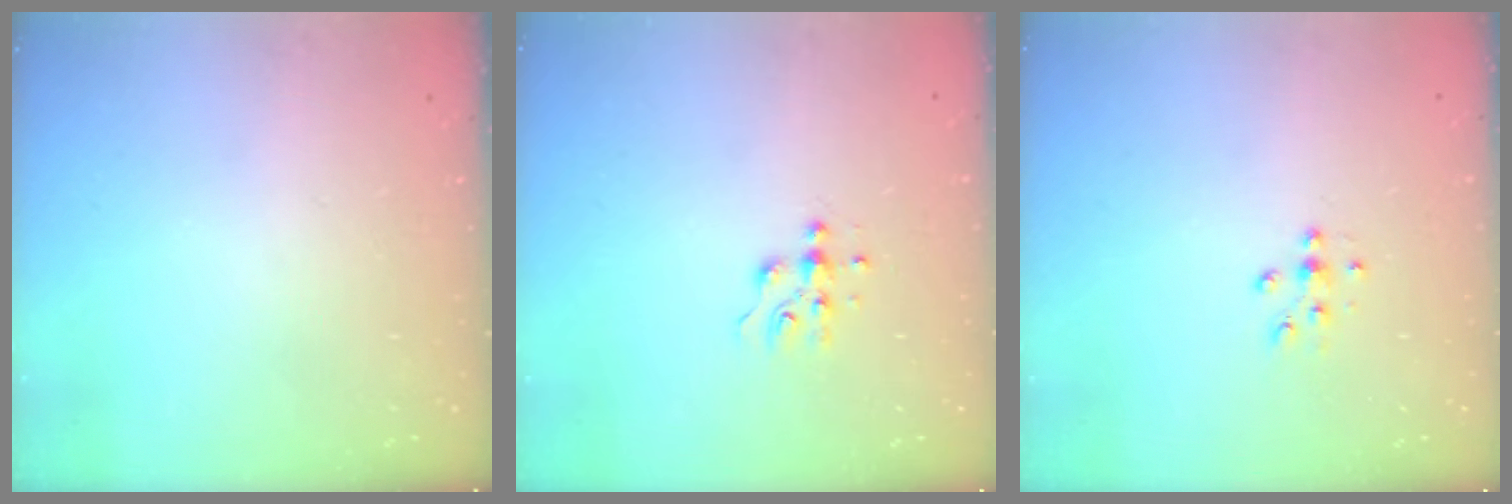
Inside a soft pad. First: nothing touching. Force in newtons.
{"total": 6.4, "press": 6.3, "slide": 0.6}
{"total": 5.8, "press": 5.6, "slide": 1.5}